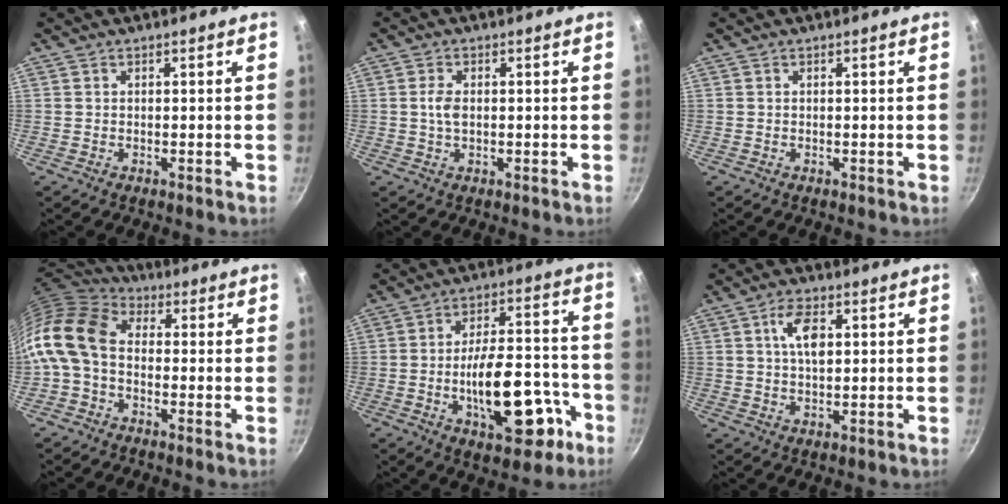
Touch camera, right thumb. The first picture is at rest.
{"total": 2.3, "force": [0.0, 1.3, 2.0], "torque": [-0.039, 0.004, -0.002]}
{"total": 0.0}
{"total": 14.6, "force": [-1.7, 10.2, 10.3], "torque": [-0.214, 0.037, -0.058]}
{"total": 18.3, "force": [-6.5, 8.6, 14.8], "torque": [-0.189, 0.053, -0.080]}
{"total": 6.4, "force": [1.6, 3.2, 5.3], "torque": [-0.085, -0.001, 0.028]}